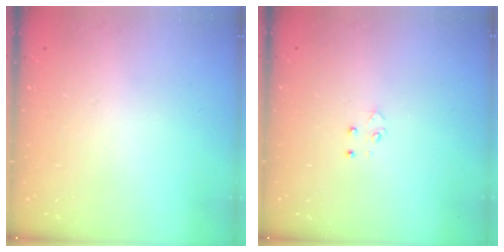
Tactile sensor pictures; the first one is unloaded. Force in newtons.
{"total": 3.1, "press": 3.1, "slide": 0.6}